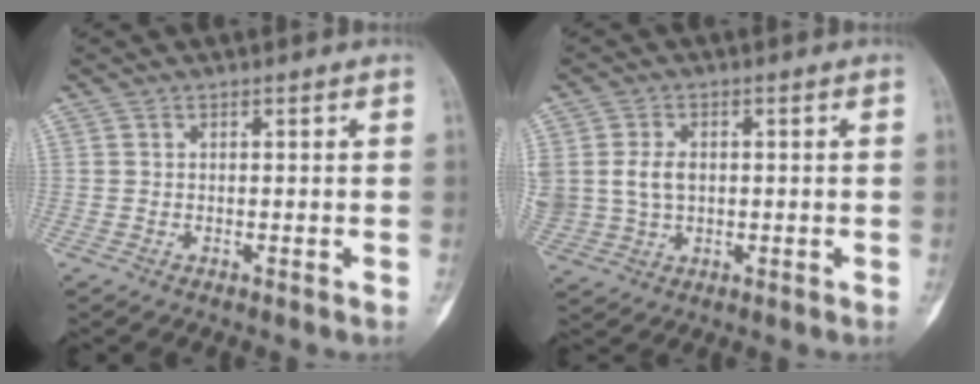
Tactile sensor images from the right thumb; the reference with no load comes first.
{"total": 8.1, "force": [0.7, 6.1, 5.2], "torque": [-0.107, 0.005, 0.024]}